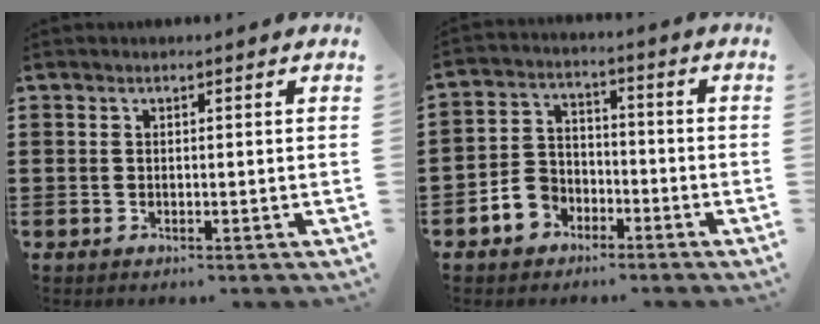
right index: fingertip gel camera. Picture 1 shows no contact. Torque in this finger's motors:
{"motor_torque": [1.49, 0.64, 0.14, 0.01]}